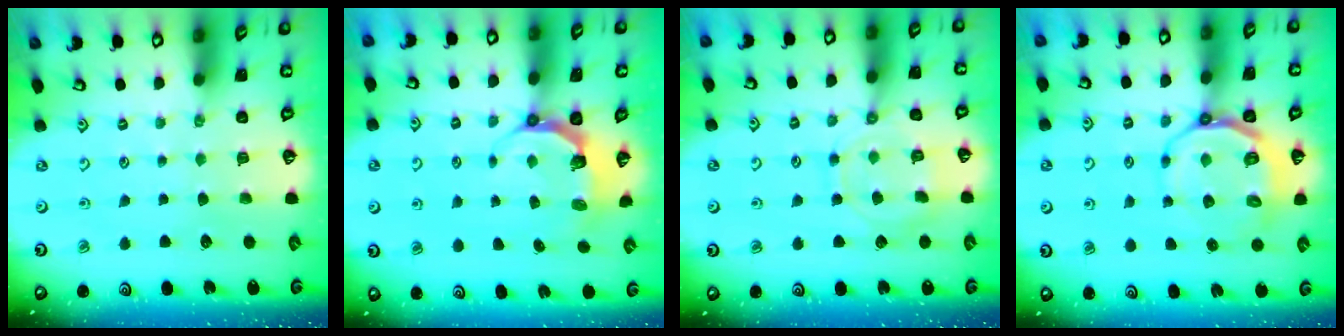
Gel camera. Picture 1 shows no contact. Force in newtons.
{"total": 6.2, "press": 5.0, "slide": 3.6}
{"total": 11.5, "press": 11.5, "slide": 0.7}
{"total": 9.1, "press": 8.6, "slide": 3.0}